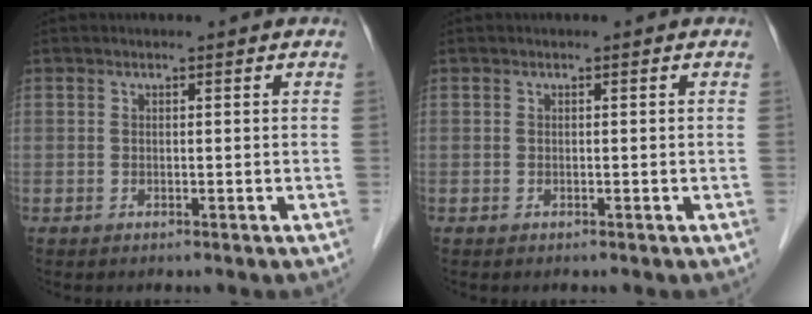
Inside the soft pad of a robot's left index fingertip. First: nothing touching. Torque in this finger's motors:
{"motor_torque": [0.00, 0.00, 0.00, 0.00]}